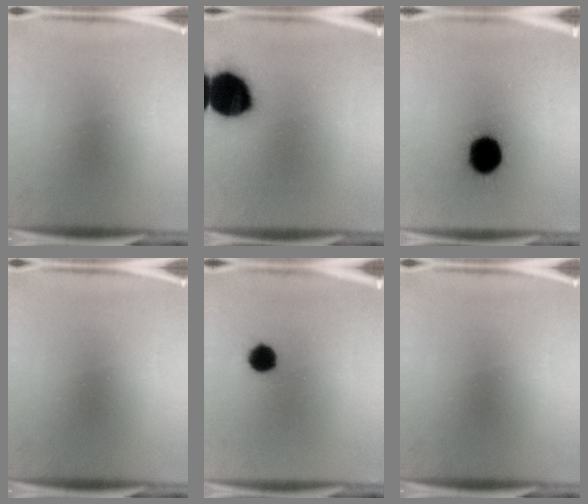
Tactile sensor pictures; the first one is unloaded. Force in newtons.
{"total": 18.2}
{"total": 15.8}
{"total": 0.0}
{"total": 5.3}
{"total": 0.0}